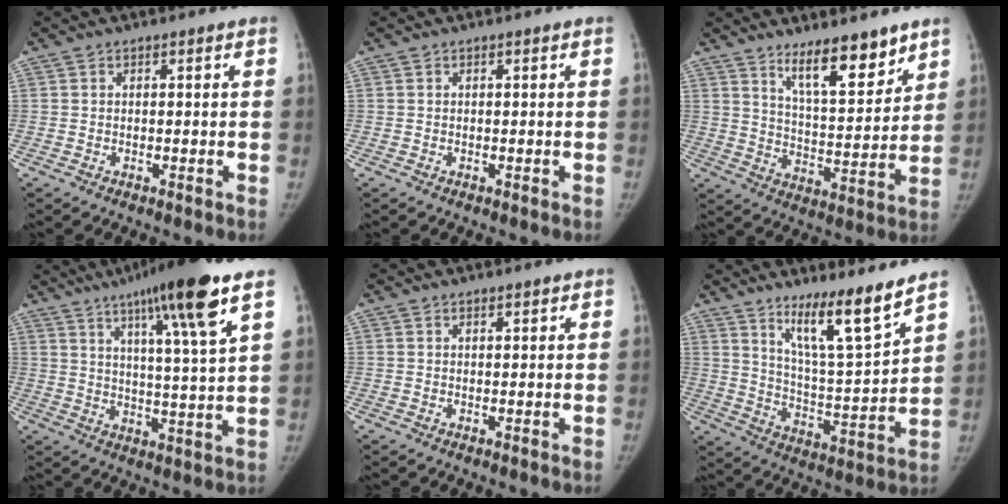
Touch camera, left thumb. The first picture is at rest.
{"total": 0.0}
{"total": 12.3, "force": [8.9, 3.6, 7.8], "torque": [-0.096, -0.071, 0.153]}
{"total": 16.7, "force": [9.6, 1.0, 13.6], "torque": [-0.209, -0.038, 0.147]}
{"total": 0.9, "force": [0.7, 0.3, 0.4], "torque": [-0.005, -0.003, 0.010]}
{"total": 13.1, "force": [9.6, 1.0, 8.9], "torque": [-0.135, -0.081, 0.169]}